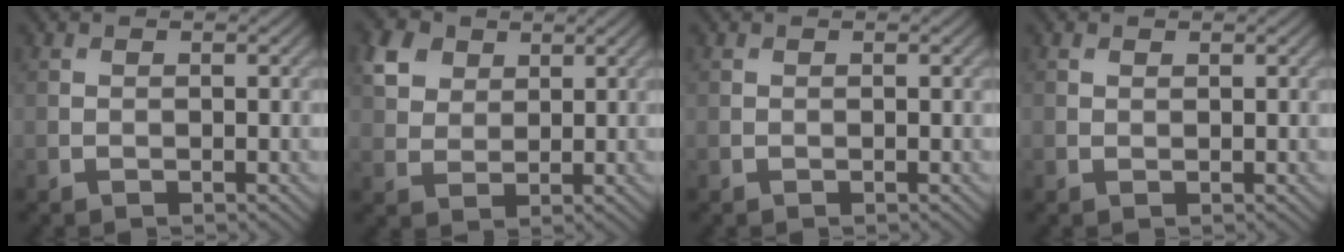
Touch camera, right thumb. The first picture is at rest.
{"total": 5.0, "force": [2.5, 3.7, 2.3], "torque": [-0.062, 0.007, 0.050]}
{"total": 0.0}
{"total": 0.5, "force": [0.4, 0.3, 0.1], "torque": [-0.001, -0.001, 0.009]}